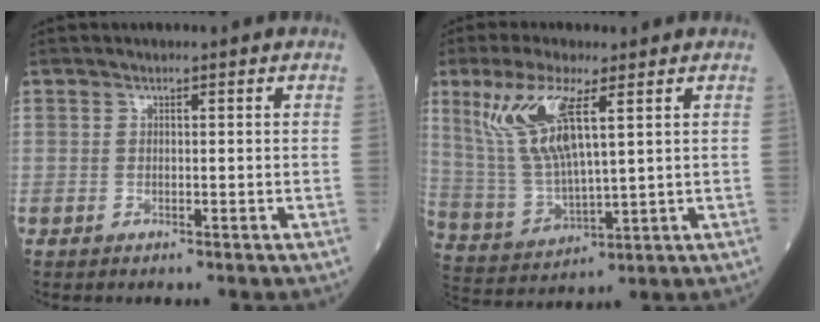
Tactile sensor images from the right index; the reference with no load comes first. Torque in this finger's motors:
{"motor_torque": [1.10, 1.04, 0.27, 0.21]}